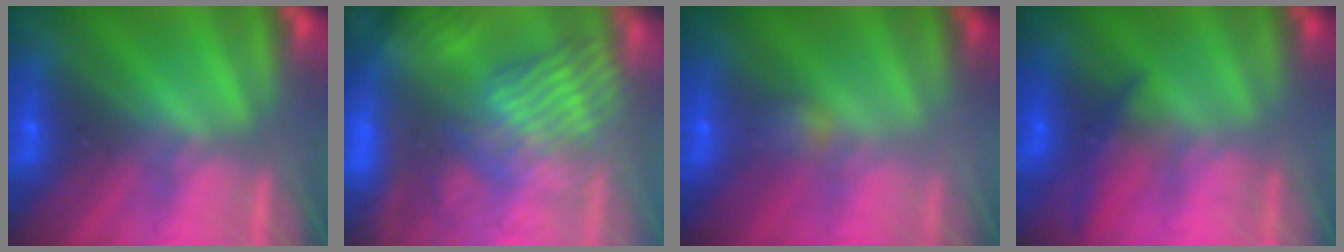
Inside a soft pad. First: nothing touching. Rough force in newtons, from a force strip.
{"total": 9.5}
{"total": 2.2}
{"total": 1.9}